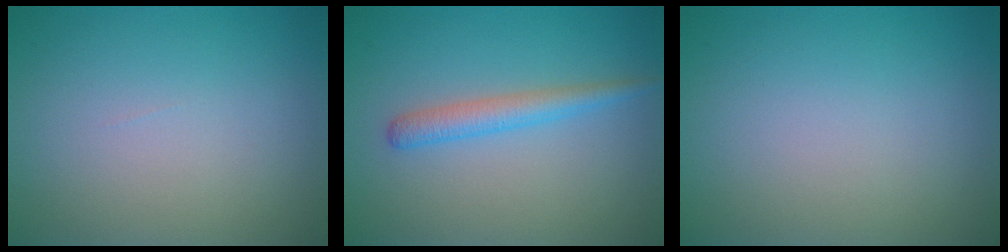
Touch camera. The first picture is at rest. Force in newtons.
{"total": 2.4, "press": 2.4, "slide": 0.2}
{"total": 0.0}